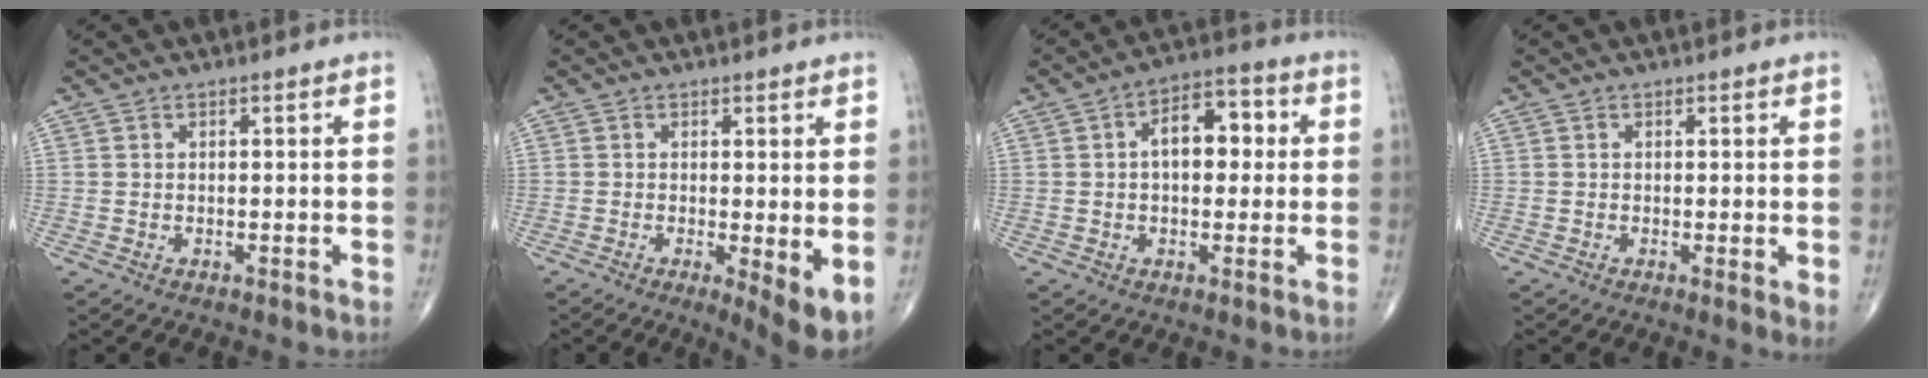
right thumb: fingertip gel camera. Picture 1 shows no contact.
{"total": 5.4, "force": [-0.6, 1.3, 5.2], "torque": [-0.080, -0.017, -0.011]}
{"total": 9.1, "force": [1.2, 5.4, 7.2], "torque": [-0.084, 0.024, 0.011]}
{"total": 2.4, "force": [0.1, 0.6, 2.3], "torque": [-0.036, -0.009, -0.002]}